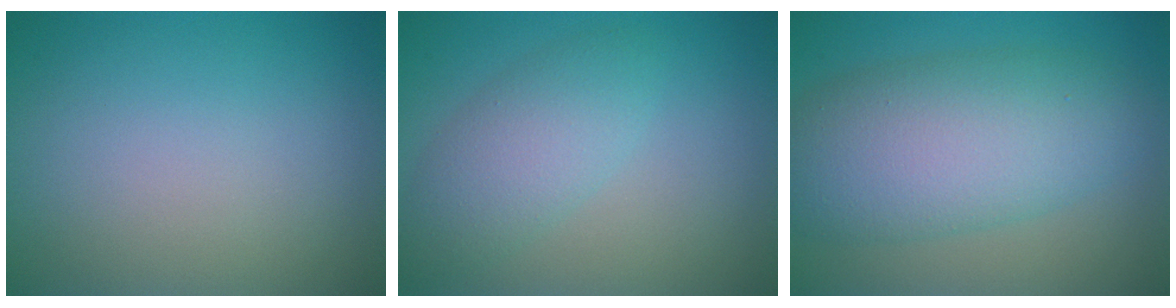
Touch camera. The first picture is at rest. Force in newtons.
{"total": 3.7, "press": 3.7, "slide": 0.1}
{"total": 8.7, "press": 8.7, "slide": 0.1}